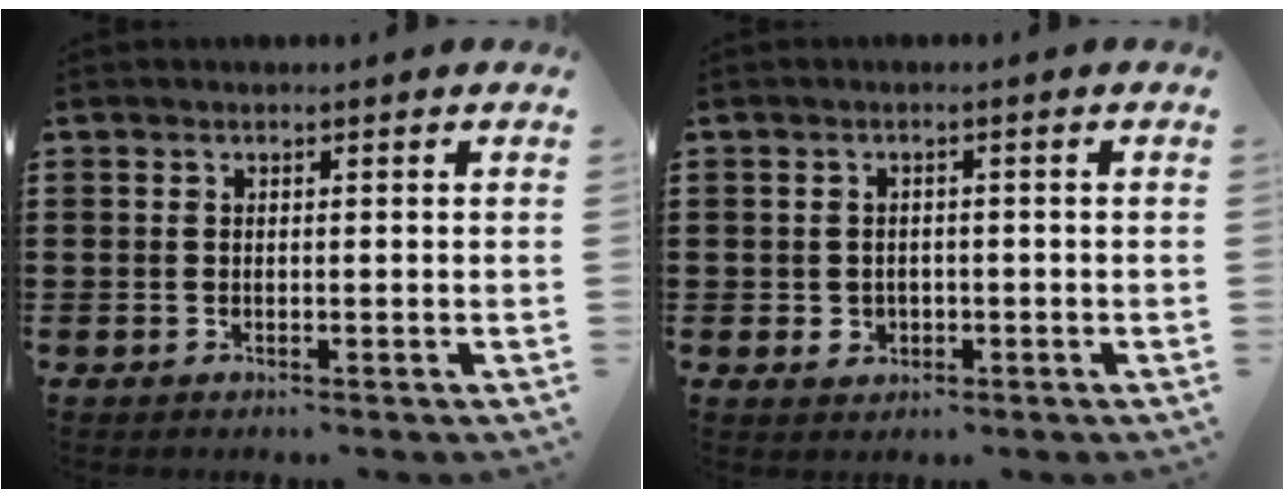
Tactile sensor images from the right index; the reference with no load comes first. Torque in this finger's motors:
{"motor_torque": [1.07, 1.07, 0.01, 0.03]}